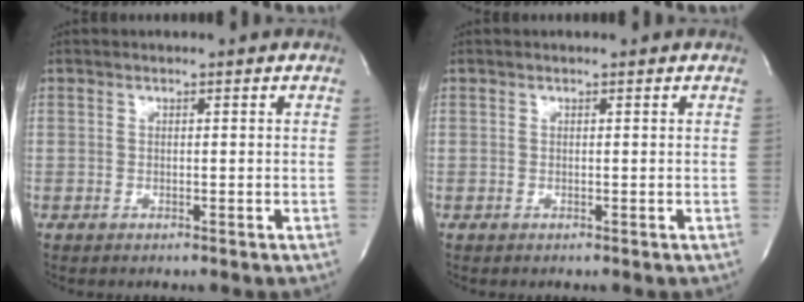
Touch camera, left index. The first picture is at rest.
{"total": 0.0}